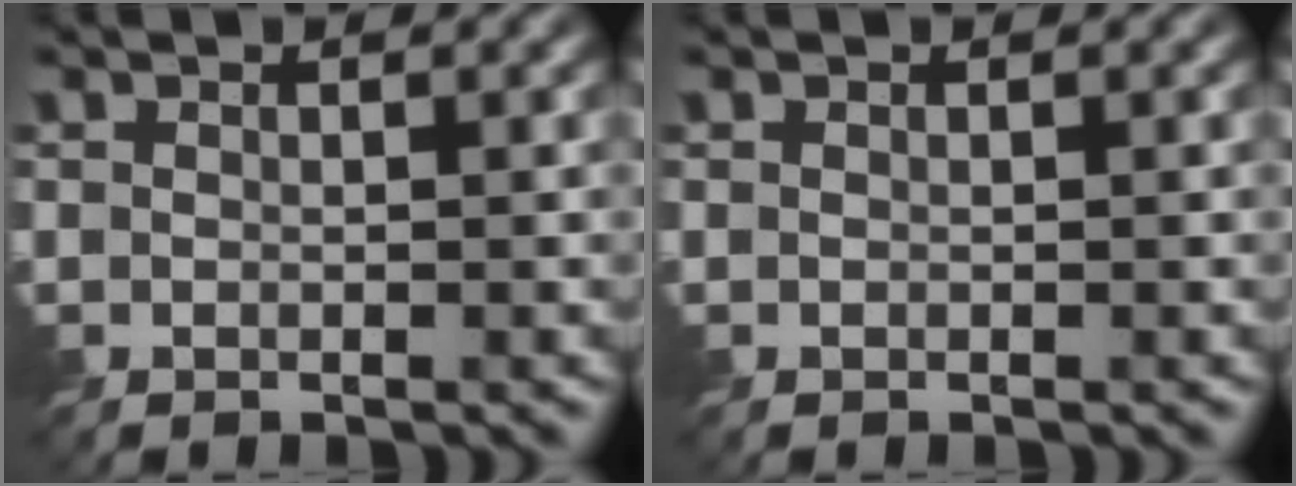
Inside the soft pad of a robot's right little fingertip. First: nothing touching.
{"total": 0.0}